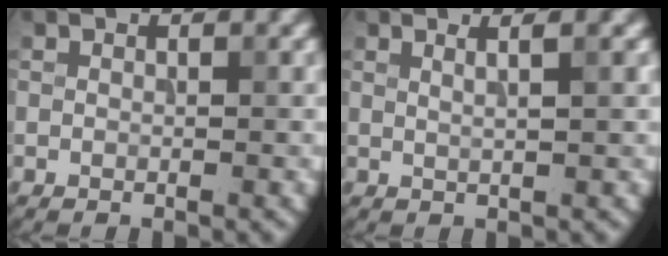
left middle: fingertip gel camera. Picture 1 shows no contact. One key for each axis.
{"total": 2.3, "fx": 1.1, "fy": 0.4, "fz": 1.9, "tx": -0.021, "ty": 0.007, "tz": 0.002}